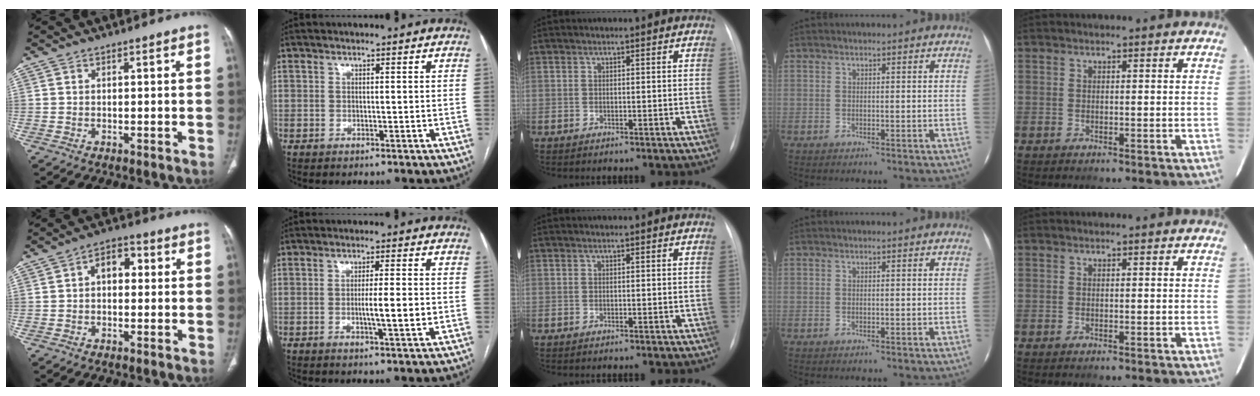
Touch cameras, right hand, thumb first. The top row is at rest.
{"thumb": {"total": 7.5, "force": [1.0, 4.9, 5.6], "torque": [-0.056, 0.027, 0.006]}, "index": {"total": 5.3, "force": [-0.9, 0.1, 5.3], "torque": [-0.087, -0.005, -0.011]}}